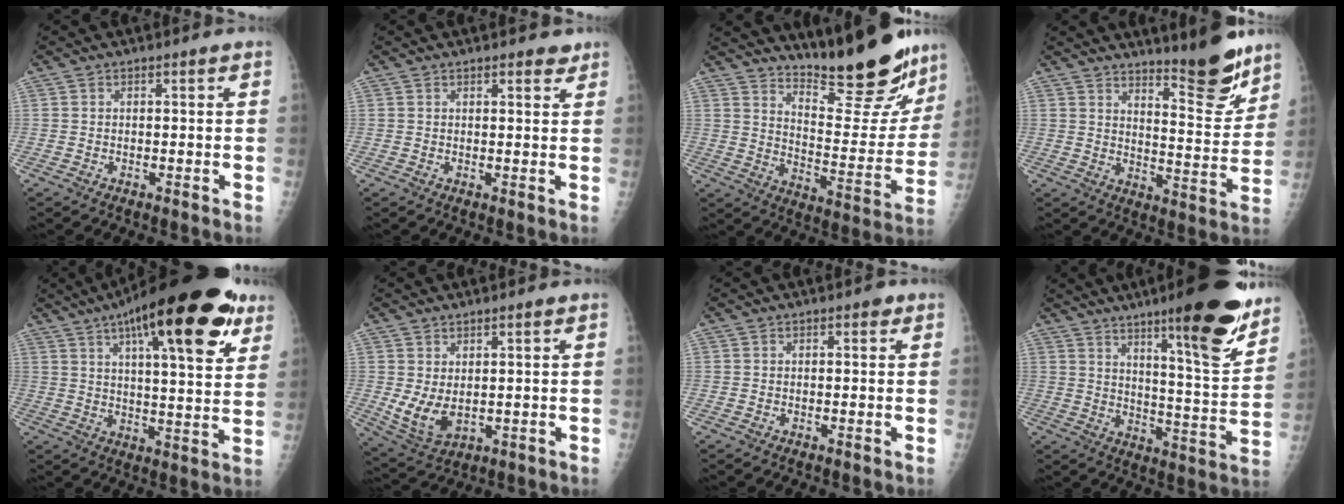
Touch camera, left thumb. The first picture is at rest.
{"total": 2.5, "force": [1.9, 1.0, 1.3], "torque": [-0.004, -0.009, 0.020]}
{"total": 20.5, "force": [17.5, 4.5, 9.8], "torque": [-0.102, -0.135, 0.251]}
{"total": 11.7, "force": [9.6, 1.8, 6.3], "torque": [-0.063, -0.084, 0.151]}
{"total": 24.9, "force": [13.3, 7.1, 19.8], "torque": [-0.278, -0.018, 0.192]}
{"total": 6.9, "force": [0.9, 4.0, 5.6], "torque": [-0.099, -0.014, 0.035]}
{"total": 0.9, "force": [0.5, 0.6, 0.6], "torque": [0.000, 0.000, 0.001]}
{"total": 18.5, "force": [12.2, 2.7, 13.6], "torque": [-0.164, -0.078, 0.183]}